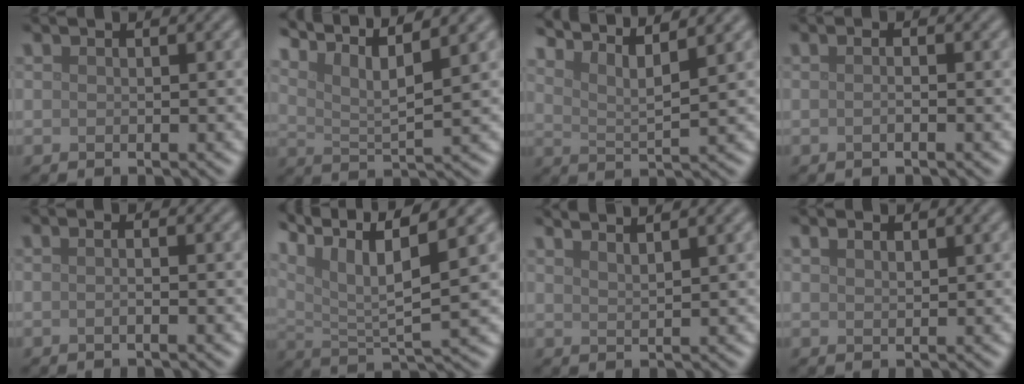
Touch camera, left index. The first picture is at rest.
{"total": 7.6, "force": [5.7, 1.5, 4.7], "torque": [-0.081, 0.022, 0.069]}
{"total": 6.1, "force": [5.0, 1.1, 3.3], "torque": [-0.049, 0.015, 0.062]}
{"total": 1.2, "force": [0.0, 0.4, 1.2], "torque": [-0.007, -0.010, -0.008]}
{"total": 1.5, "force": [0.1, 0.6, 1.3], "torque": [-0.003, -0.006, -0.013]}
{"total": 10.0, "force": [6.0, 2.5, 7.6], "torque": [-0.144, 0.016, 0.108]}
{"total": 4.0, "force": [3.2, 1.0, 2.0], "torque": [0.000, 0.023, 0.019]}
{"total": 1.0, "force": [0.8, 0.3, 0.5], "torque": [-0.012, 0.001, 0.016]}